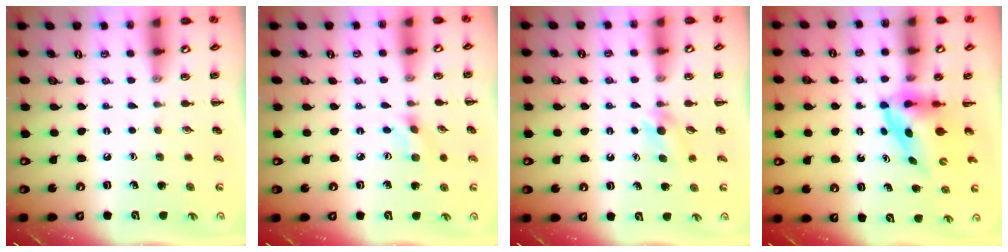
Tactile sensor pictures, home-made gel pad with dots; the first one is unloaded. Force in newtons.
{"total": 1.6, "press": 1.5, "slide": 0.5}
{"total": 3.2, "press": 3.0, "slide": 1.2}
{"total": 3.8, "press": 3.7, "slide": 0.6}